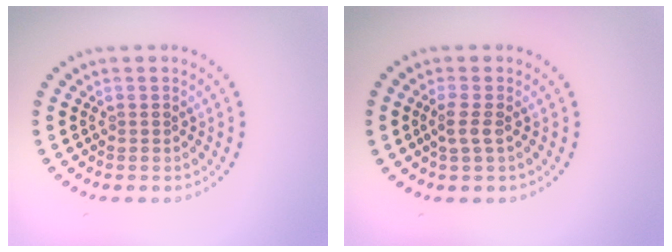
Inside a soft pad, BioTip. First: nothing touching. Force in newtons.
{"total": 1.5, "press": 1.3, "slide": 0.6}